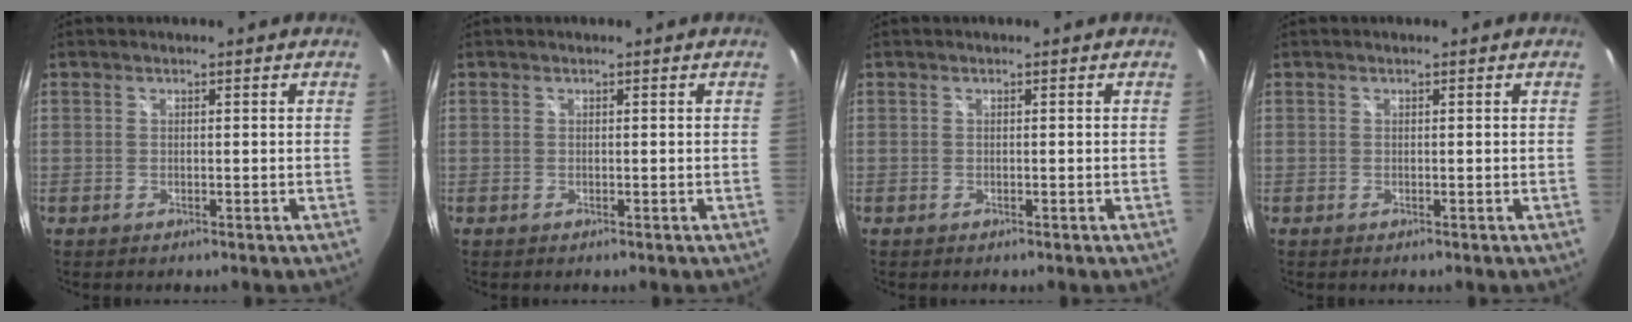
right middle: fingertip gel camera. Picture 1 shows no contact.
{"total": 0.0}
{"total": 0.0}
{"total": 0.0}